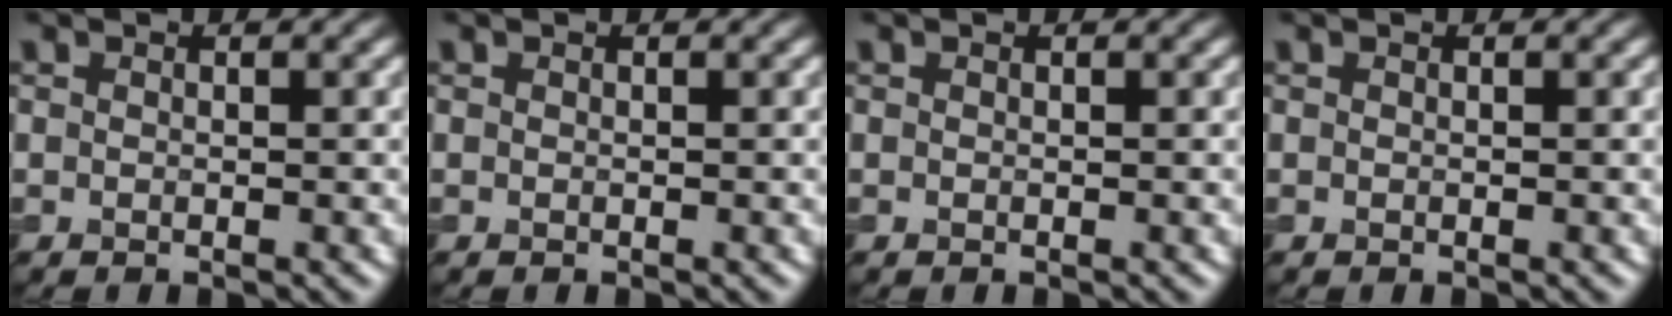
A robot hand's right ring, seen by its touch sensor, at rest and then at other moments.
{"total": 0.0}
{"total": 0.0}
{"total": 0.0}